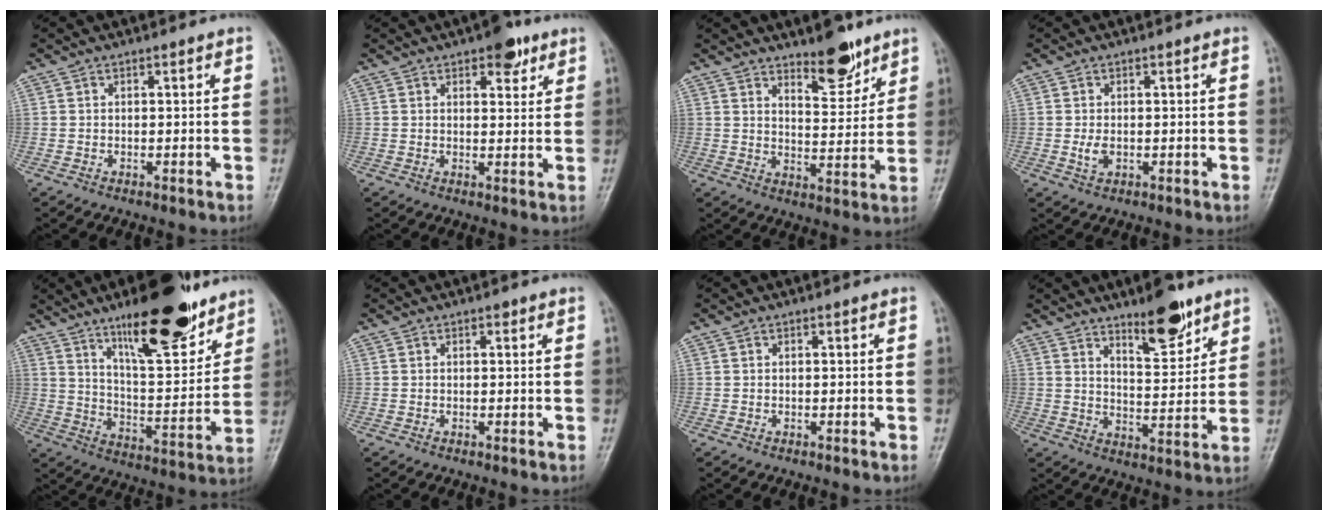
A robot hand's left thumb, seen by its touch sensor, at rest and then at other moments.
{"total": 5.6, "force": [3.4, 2.7, 3.6], "torque": [-0.024, -0.014, 0.043]}
{"total": 8.5, "force": [6.4, 3.1, 4.7], "torque": [-0.046, -0.052, 0.101]}
{"total": 2.1, "force": [-0.1, 1.3, 1.6], "torque": [-0.031, -0.005, 0.000]}
{"total": 19.7, "force": [13.3, 6.1, 13.3], "torque": [-0.160, -0.077, 0.217]}
{"total": 0.7, "force": [0.4, 0.4, 0.4], "torque": [-0.001, -0.001, 0.003]}
{"total": 0.0}
{"total": 10.2, "force": [7.2, 3.3, 6.5], "torque": [-0.076, -0.055, 0.117]}